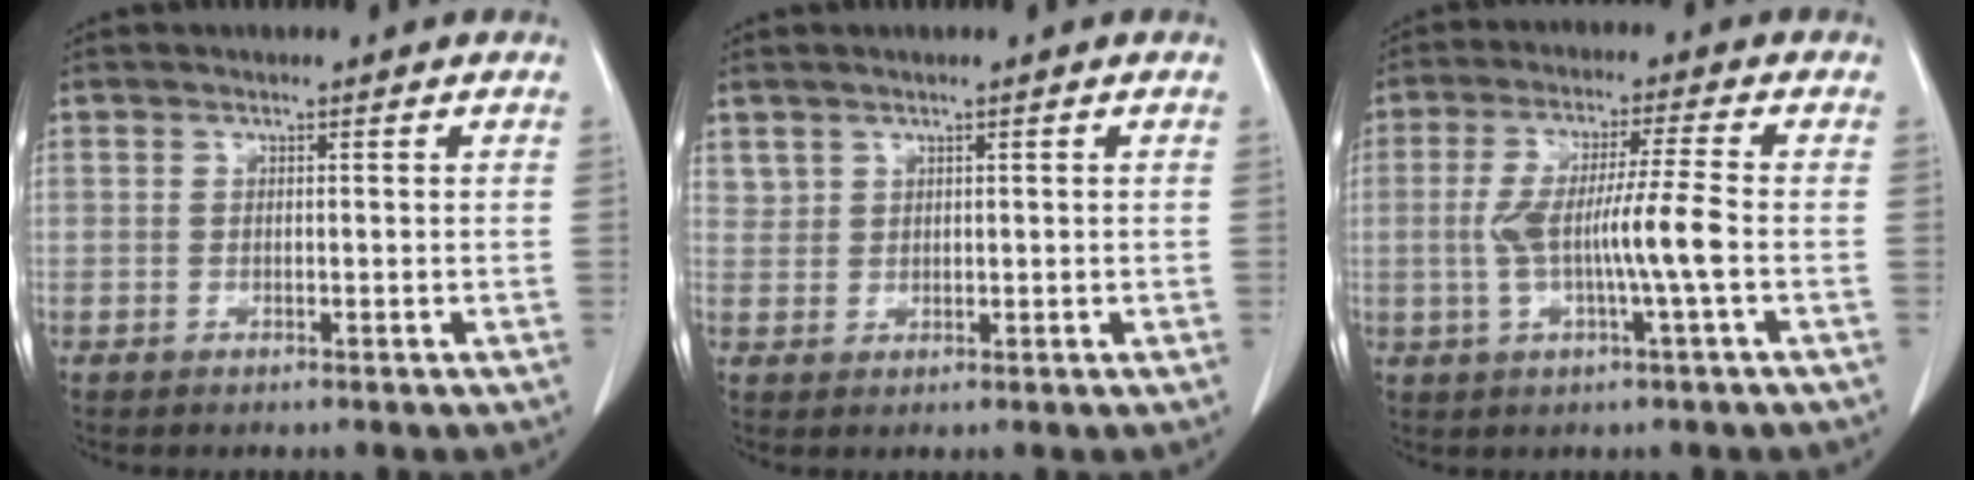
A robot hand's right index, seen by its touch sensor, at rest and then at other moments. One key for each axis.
{"total": 1.5, "fx": 1.1, "fy": 1.0, "fz": 0.1, "tx": 0.008, "ty": 0.006, "tz": 0.021}
{"total": 8.4, "fx": -1.4, "fy": -0.4, "fz": 8.2, "tx": -0.163, "ty": 0.009, "tz": -0.025}